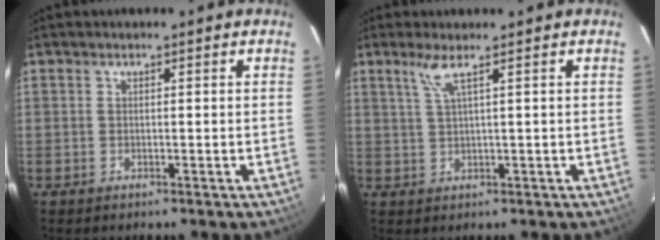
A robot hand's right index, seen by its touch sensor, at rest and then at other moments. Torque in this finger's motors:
{"motor_torque": [0.10, -0.02, 0.17, 0.06]}